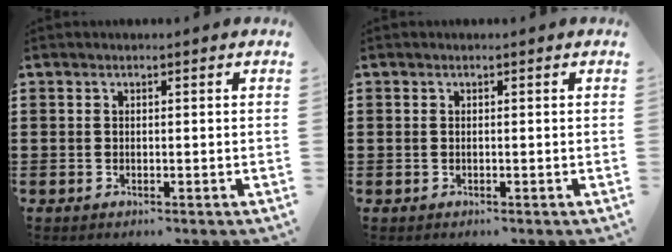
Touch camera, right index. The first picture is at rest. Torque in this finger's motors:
{"motor_torque": [2.14, 0.00, 0.04, -0.08]}